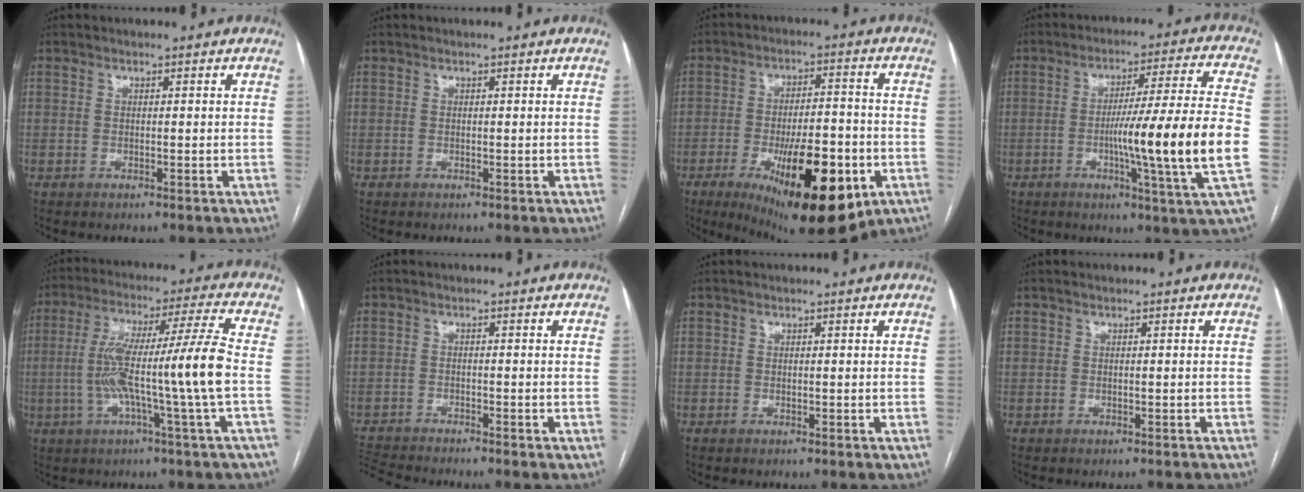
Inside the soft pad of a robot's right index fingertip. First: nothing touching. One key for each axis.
{"total": 0.0}
{"total": 19.0, "fx": -7.6, "fy": 5.7, "fz": 16.4, "tx": -0.225, "ty": -0.011, "tz": -0.100}
{"total": 16.8, "fx": -3.2, "fy": -1.9, "fz": 16.3, "tx": -0.263, "ty": -0.011, "tz": -0.056}
{"total": 13.4, "fx": -2.2, "fy": -1.8, "fz": 13.1, "tx": -0.240, "ty": 0.016, "tz": -0.042}
{"total": 4.6, "fx": -4.4, "fy": -1.3, "fz": 0.5, "tx": -0.014, "ty": -0.016, "tz": -0.080}
{"total": 0.0}
{"total": 0.6, "fx": -0.4, "fy": 0.4, "fz": 0.0, "tx": 0.001, "ty": 0.004, "tz": -0.007}